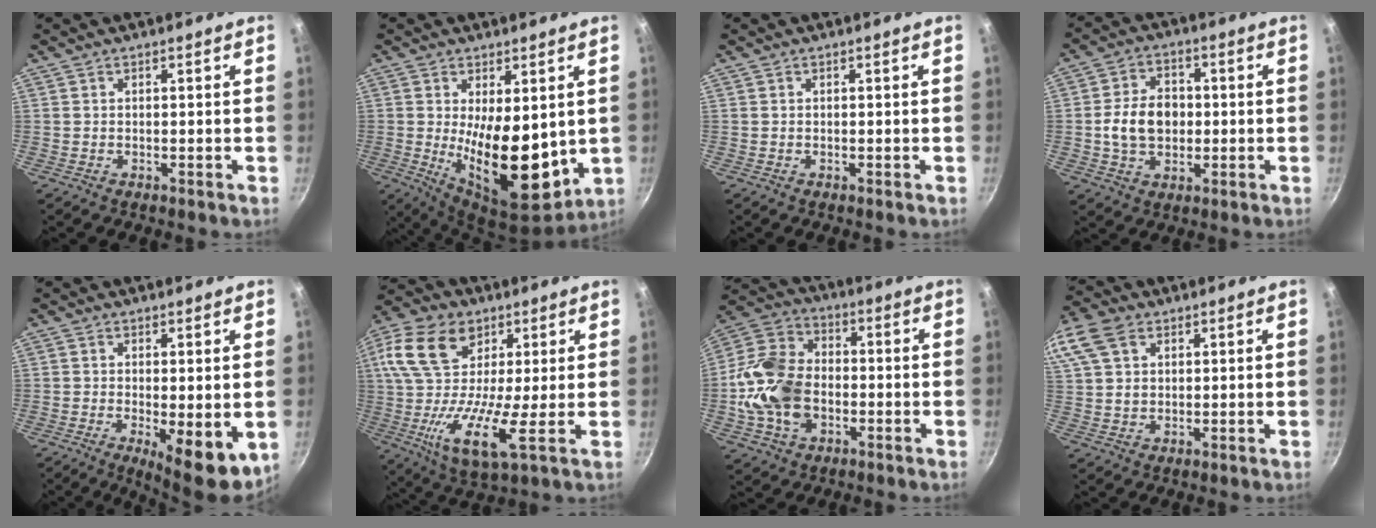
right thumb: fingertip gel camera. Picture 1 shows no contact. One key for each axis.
{"total": 16.3, "fx": 0.4, "fy": 7.7, "fz": 14.4, "tx": -0.202, "ty": -0.039, "tz": 0.021}
{"total": 0.0}
{"total": 9.8, "fx": -0.3, "fy": 7.3, "fz": 6.6, "tx": -0.092, "ty": 0.011, "tz": -0.010}
{"total": 9.0, "fx": -1.3, "fy": 3.1, "fz": 8.4, "tx": -0.104, "ty": -0.012, "tz": -0.008}
{"total": 20.3, "fx": 5.1, "fy": 11.4, "fz": 16.0, "tx": -0.301, "ty": -0.007, "tz": 0.072}
{"total": 16.3, "fx": -2.8, "fy": 11.8, "fz": 10.9, "tx": -0.197, "ty": 0.030, "tz": -0.064}
{"total": 14.9, "fx": 6.7, "fy": 10.3, "fz": 8.3, "tx": -0.192, "ty": 0.028, "tz": 0.130}